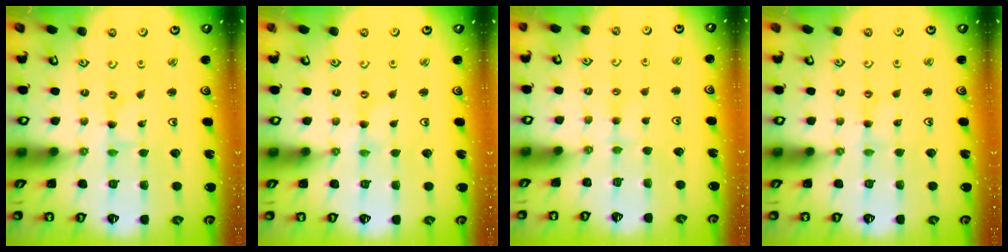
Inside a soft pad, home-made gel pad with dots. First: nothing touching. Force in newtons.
{"total": 0.0}
{"total": 2.3, "press": 2.2, "slide": 0.5}
{"total": 1.0, "press": 0.9, "slide": 0.2}